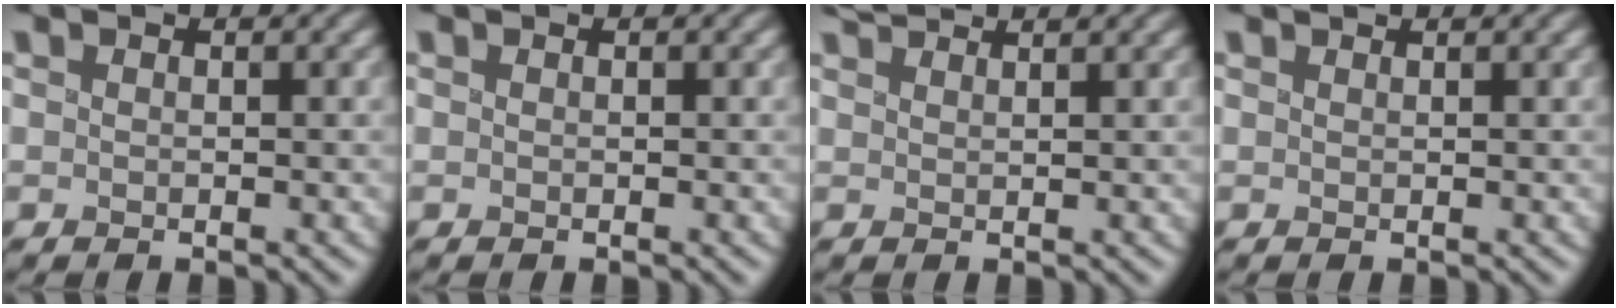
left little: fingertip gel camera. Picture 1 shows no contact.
{"total": 0.0}
{"total": 2.4, "force": [2.3, 0.2, 0.7], "torque": [-0.009, 0.011, 0.042]}
{"total": 0.9, "force": [0.9, 0.1, 0.2], "torque": [0.000, 0.003, 0.010]}